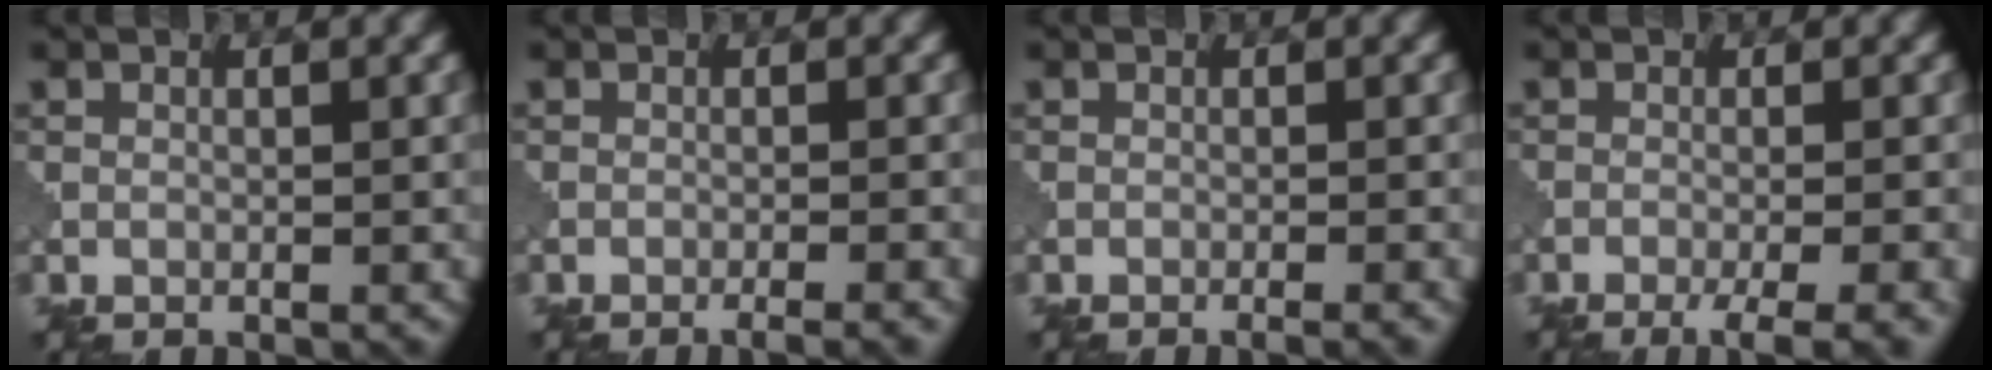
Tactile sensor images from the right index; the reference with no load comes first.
{"total": 2.3, "force": [-1.4, 0.4, 1.8], "torque": [-0.016, 0.003, -0.027]}
{"total": 1.5, "force": [-0.8, 0.3, 1.2], "torque": [-0.008, 0.000, -0.016]}
{"total": 4.9, "force": [-2.7, 1.2, 4.0], "torque": [-0.050, -0.002, -0.042]}